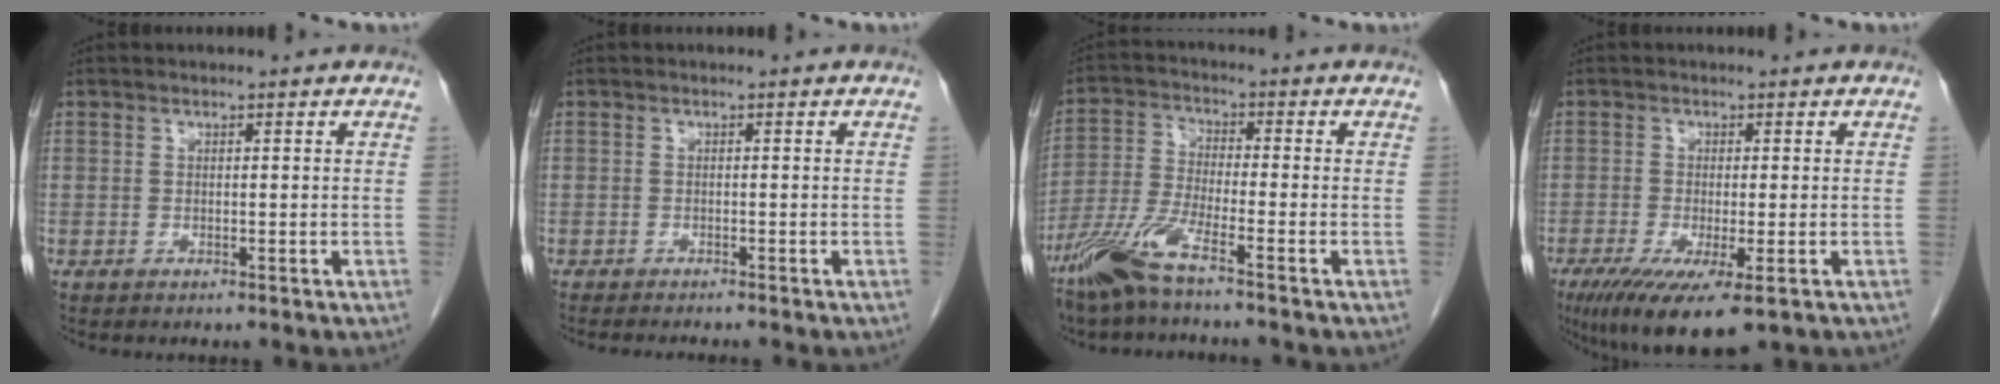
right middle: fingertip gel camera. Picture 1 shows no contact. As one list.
[{"total": 4.0, "force": [-3.5, 0.1, 1.9], "torque": [-0.018, -0.005, -0.050]}, {"total": 8.0, "force": [-5.8, 0.1, 5.5], "torque": [-0.126, -0.021, -0.122]}, {"total": 9.4, "force": [-5.4, 1.6, 7.6], "torque": [-0.120, -0.025, -0.086]}]